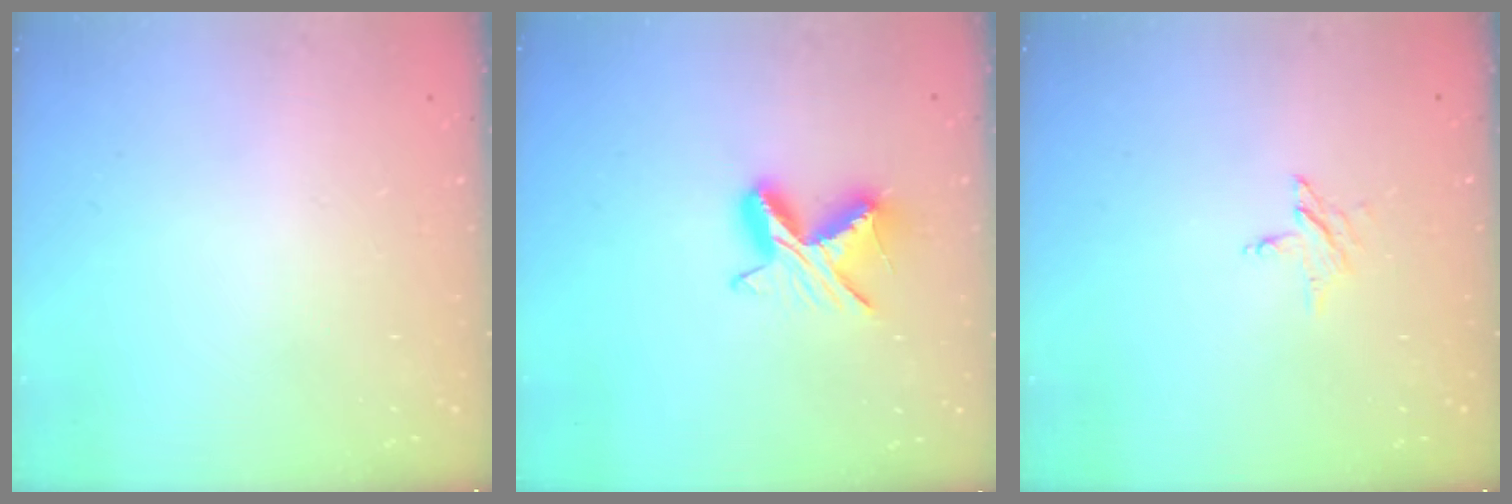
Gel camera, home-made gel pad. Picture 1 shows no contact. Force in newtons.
{"total": 8.5, "press": 8.5, "slide": 0.4}
{"total": 3.7, "press": 3.6, "slide": 0.3}